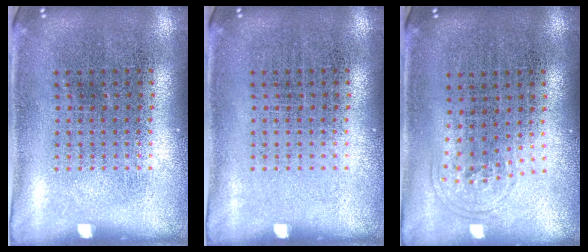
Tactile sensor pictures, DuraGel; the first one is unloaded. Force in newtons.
{"total": 0.0}
{"total": 0.8, "press": 0.5, "slide": 0.7}